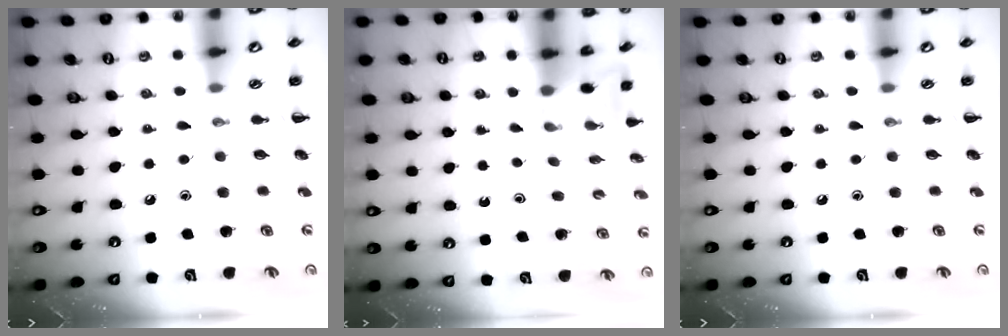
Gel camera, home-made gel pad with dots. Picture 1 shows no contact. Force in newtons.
{"total": 1.7, "press": 1.6, "slide": 0.6}
{"total": 0.0}